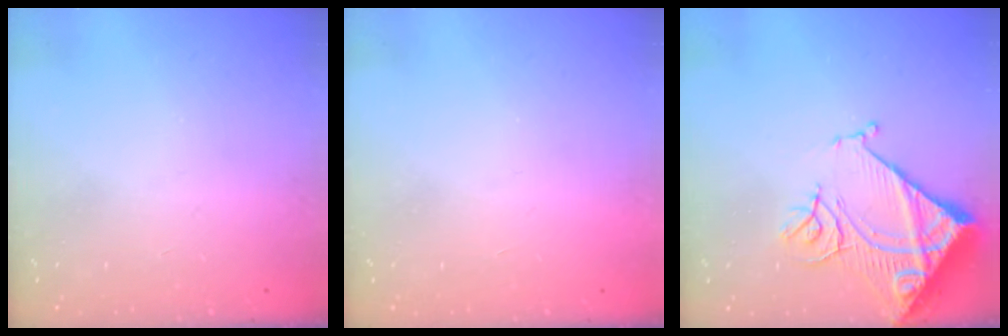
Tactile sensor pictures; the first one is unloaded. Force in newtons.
{"total": 1.6, "press": 1.6, "slide": 0.1}
{"total": 15.3, "press": 15.2, "slide": 1.8}